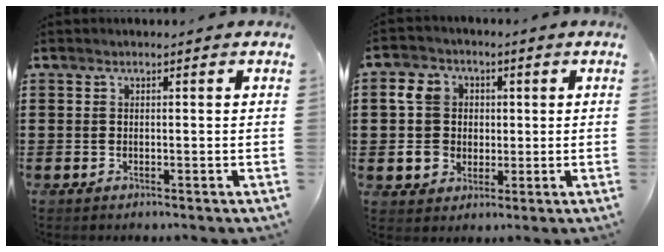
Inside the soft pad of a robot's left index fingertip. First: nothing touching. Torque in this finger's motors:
{"motor_torque": [1.08, 1.06, 0.24, 0.07]}